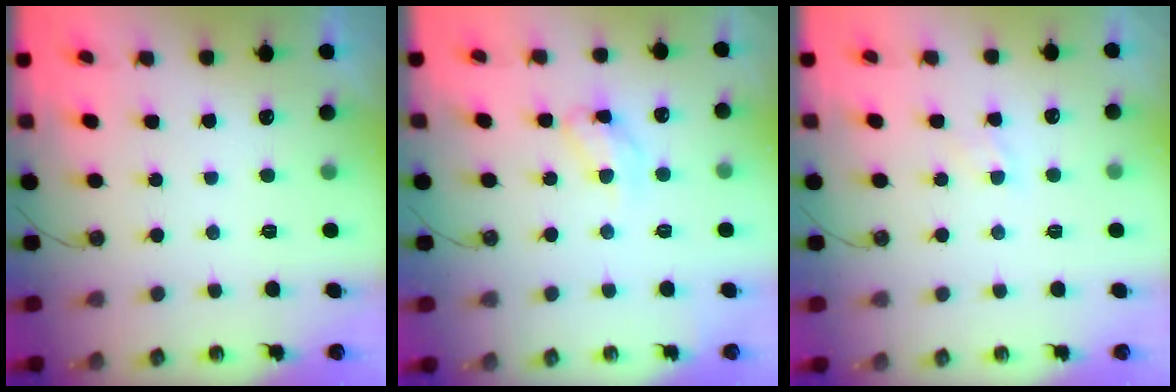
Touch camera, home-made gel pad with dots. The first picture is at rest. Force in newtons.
{"total": 10.9, "press": 10.9, "slide": 0.9}
{"total": 3.9, "press": 3.9, "slide": 0.6}